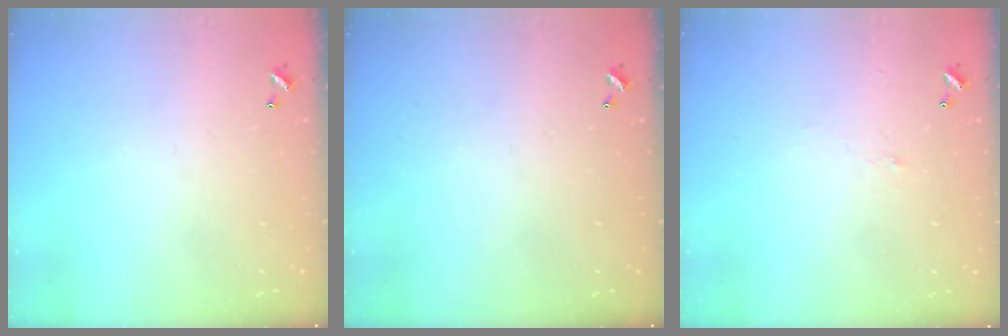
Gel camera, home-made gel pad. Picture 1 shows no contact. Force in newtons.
{"total": 0.0}
{"total": 0.9, "press": 0.6, "slide": 0.6}